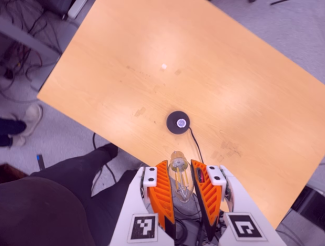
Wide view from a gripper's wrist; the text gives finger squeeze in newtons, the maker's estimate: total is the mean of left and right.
{"total": 10.2, "left": 10.1, "right": 10.3}